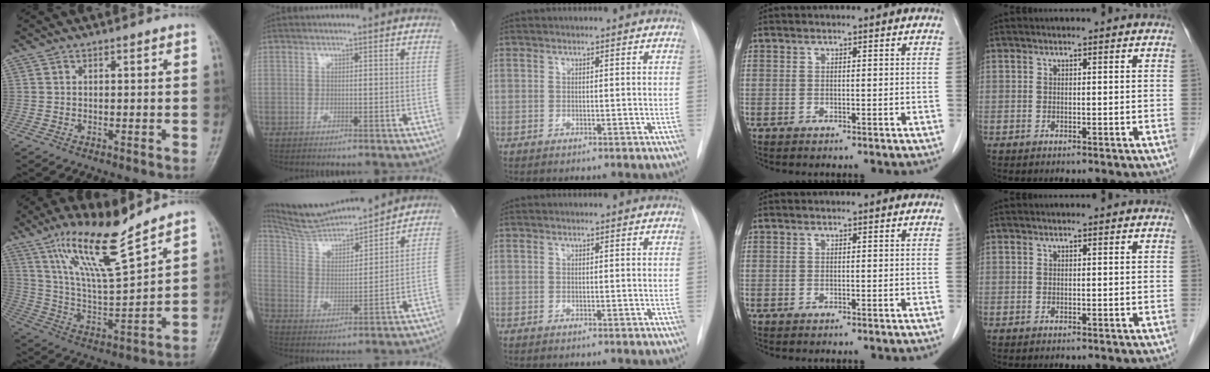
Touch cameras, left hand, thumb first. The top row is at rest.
{"thumb": {"total": 16.0, "force": [11.4, 2.5, 11.0], "torque": [-0.191, -0.066, 0.223]}, "index": {"total": 15.3, "force": [14.6, 0.3, 4.4], "torque": [-0.089, 0.006, 0.258]}}